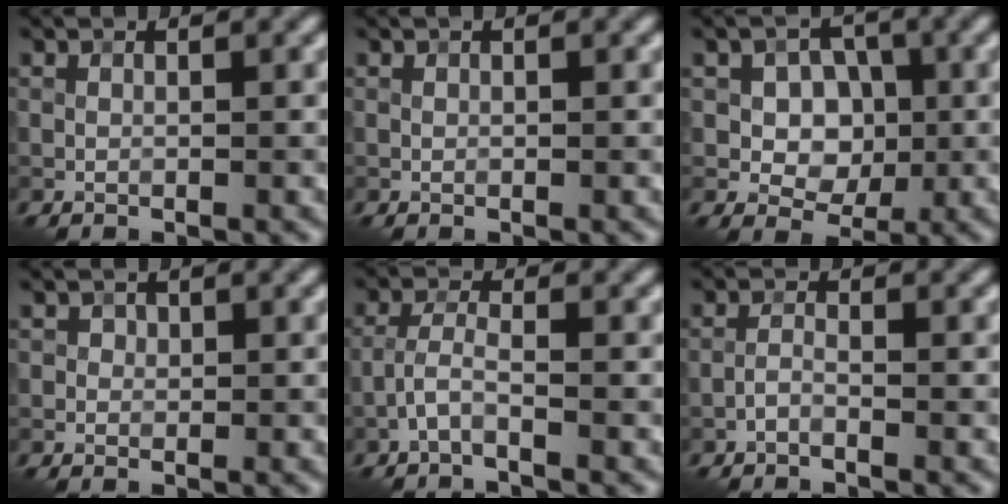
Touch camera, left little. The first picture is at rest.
{"total": 0.0}
{"total": 5.7, "force": [0.5, 4.5, 3.5], "torque": [-0.041, 0.008, -0.011]}
{"total": 0.6, "force": [0.1, 0.6, 0.2], "torque": [0.001, -0.001, -0.001]}
{"total": 2.1, "force": [-1.2, 0.3, 1.6], "torque": [-0.036, 0.009, -0.031]}
{"total": 1.0, "force": [-0.8, 0.1, 0.6], "torque": [-0.013, 0.004, -0.018]}